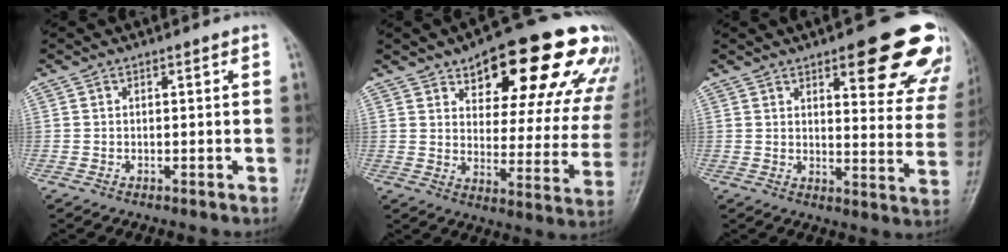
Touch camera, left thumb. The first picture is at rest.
{"total": 25.0, "force": [14.5, 10.1, 17.7], "torque": [-0.196, -0.033, 0.194]}
{"total": 19.5, "force": [11.7, 6.3, 14.3], "torque": [-0.127, -0.047, 0.136]}